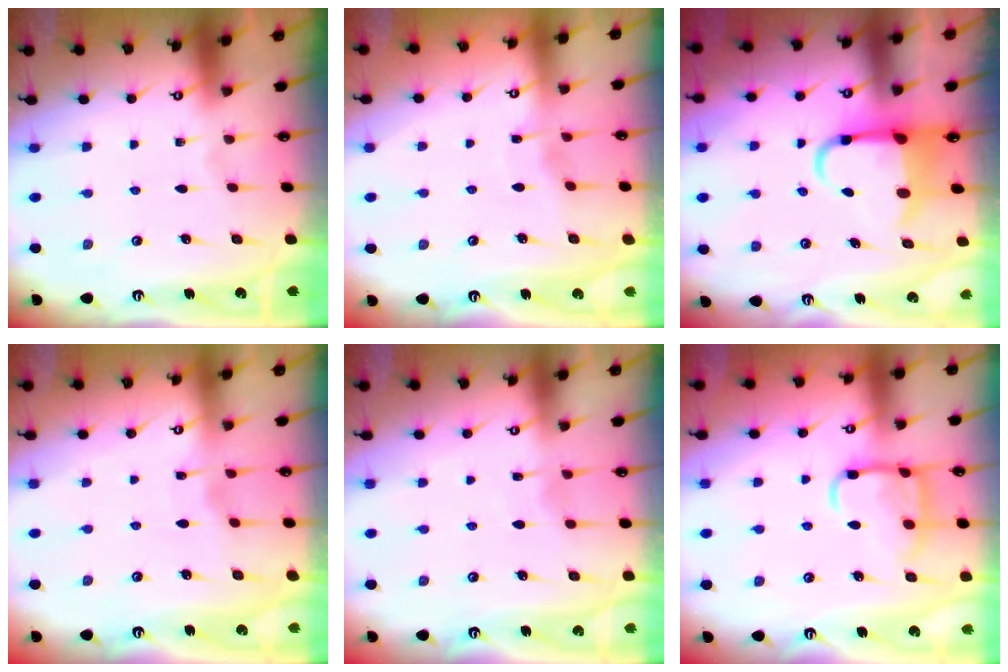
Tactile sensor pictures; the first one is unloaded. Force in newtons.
{"total": 2.9, "press": 2.9, "slide": 0.3}
{"total": 6.5, "press": 6.3, "slide": 1.4}
{"total": 2.8, "press": 2.8, "slide": 0.4}
{"total": 5.1, "press": 5.1, "slide": 0.5}
{"total": 13.0, "press": 13.0, "slide": 1.1}